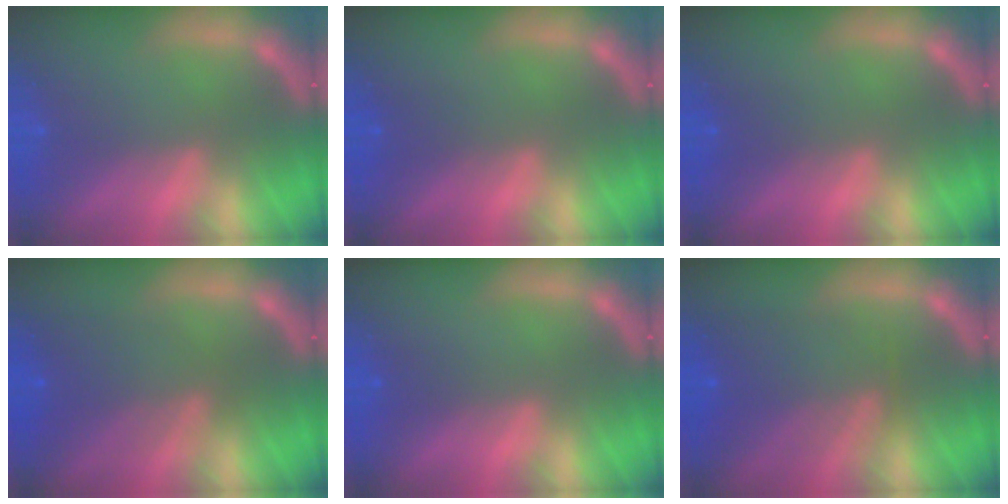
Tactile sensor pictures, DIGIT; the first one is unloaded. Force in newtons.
{"total": 1.4}
{"total": 1.4}
{"total": 5.5}
{"total": 0.9}
{"total": 6.5}